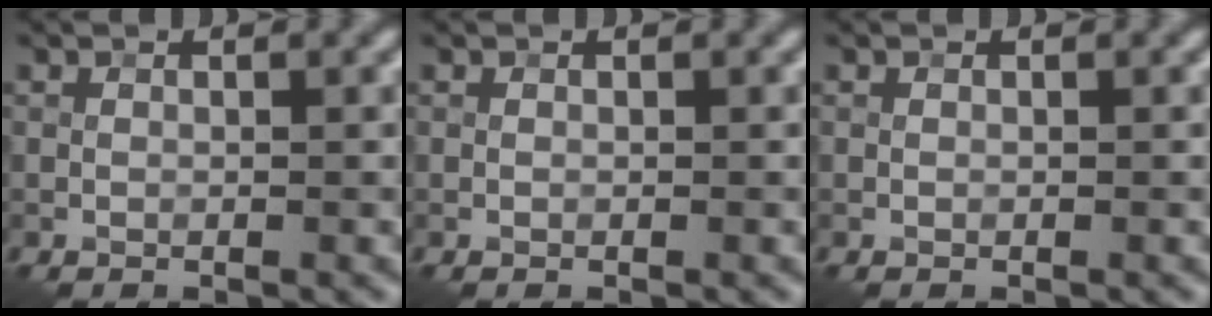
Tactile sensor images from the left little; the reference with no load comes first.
{"total": 0.0}
{"total": 0.0}